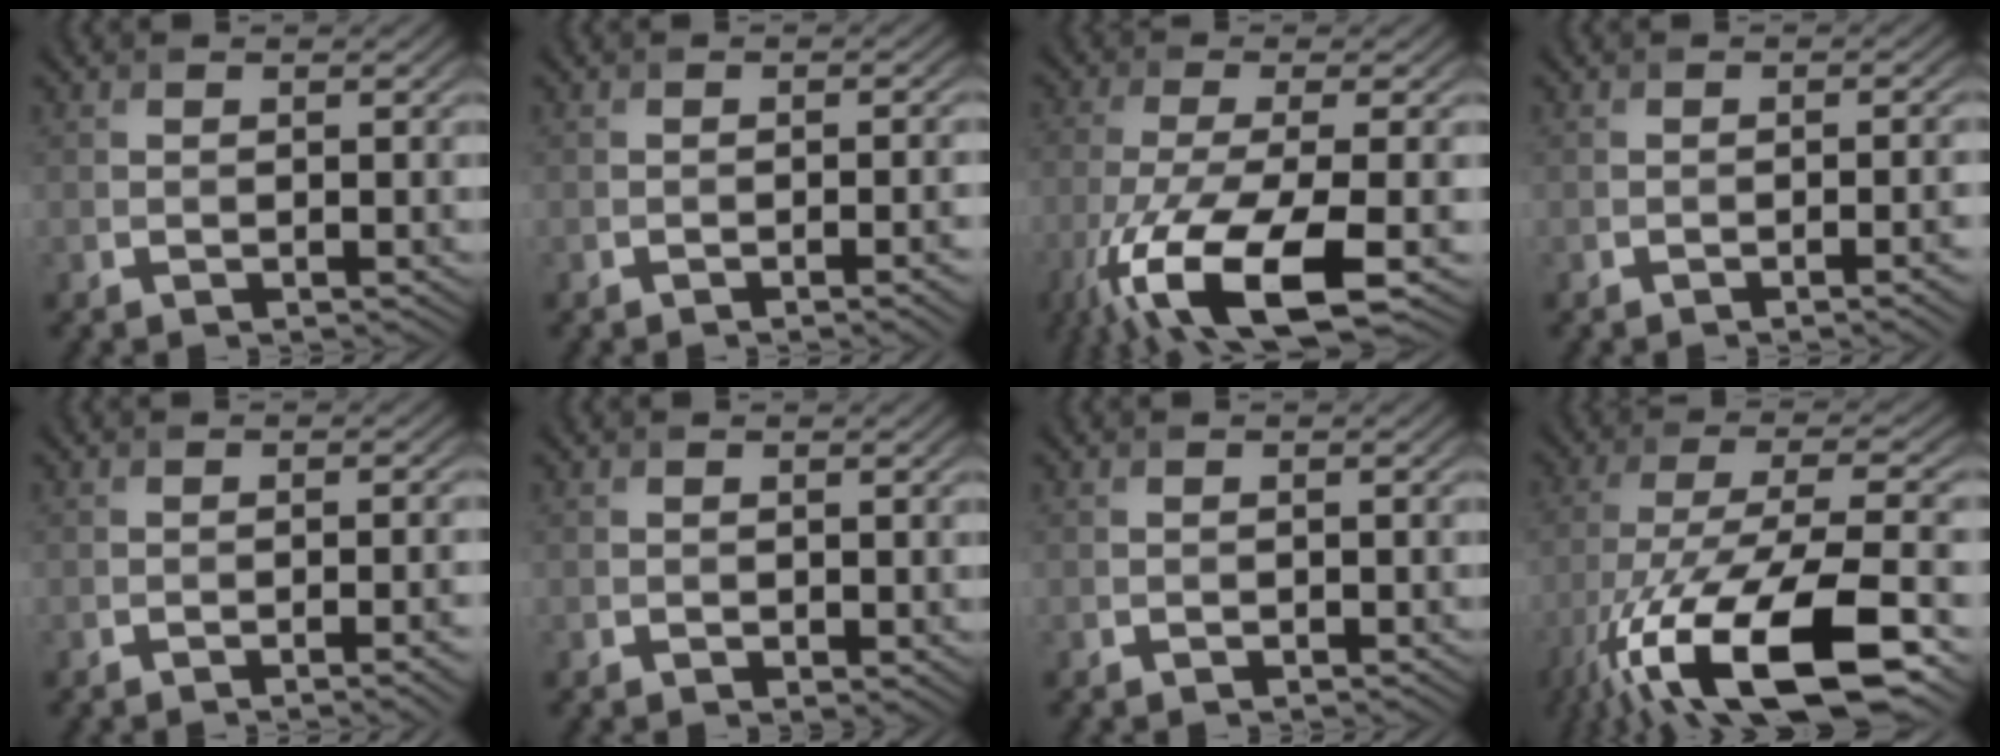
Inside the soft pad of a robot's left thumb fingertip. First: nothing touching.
{"total": 2.8, "force": [-1.3, 0.7, 2.4], "torque": [-0.027, 0.006, -0.021]}
{"total": 13.1, "force": [-6.2, 4.1, 10.8], "torque": [-0.236, -0.027, -0.108]}
{"total": 2.9, "force": [-1.3, 0.7, 2.5], "torque": [-0.027, 0.006, -0.022]}
{"total": 3.2, "force": [-1.5, 0.8, 2.7], "torque": [-0.031, 0.006, -0.023]}
{"total": 0.7, "force": [-0.1, 0.4, 0.5], "torque": [-0.010, -0.002, 0.005]}
{"total": 0.0}
{"total": 17.4, "force": [-9.3, 6.0, 13.5], "torque": [-0.275, -0.019, -0.169]}